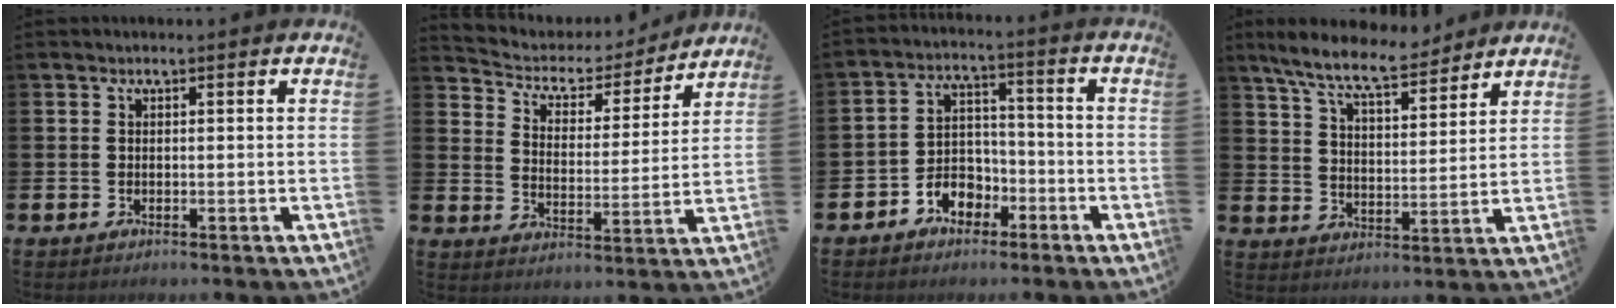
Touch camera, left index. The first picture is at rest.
{"total": 4.9, "force": [4.2, 2.2, 0.8], "torque": [-0.045, -0.036, 0.066]}
{"total": 4.4, "force": [-2.7, 3.3, 1.1], "torque": [-0.030, 0.006, -0.056]}
{"total": 9.1, "force": [8.2, 1.5, 3.5], "torque": [-0.096, -0.034, 0.149]}